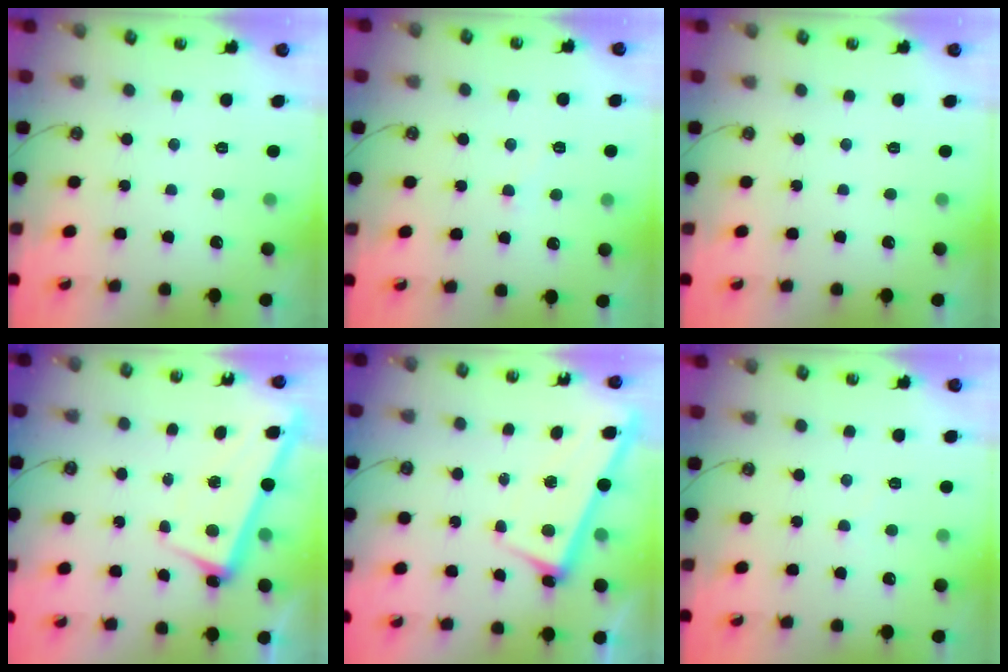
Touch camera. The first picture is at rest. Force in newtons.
{"total": 3.0, "press": 2.8, "slide": 0.8}
{"total": 0.0}
{"total": 2.3, "press": 2.1, "slide": 0.9}
{"total": 2.8, "press": 2.7, "slide": 0.4}
{"total": 0.0}